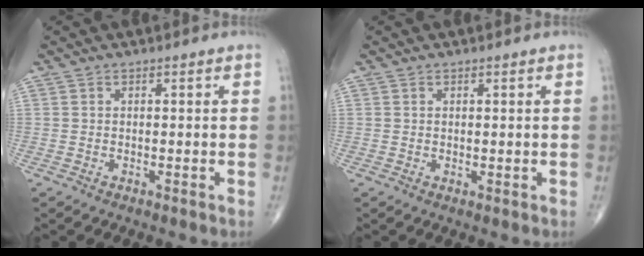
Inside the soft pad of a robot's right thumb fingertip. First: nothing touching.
{"total": 0.7, "force": [0.4, 0.3, 0.5], "torque": [-0.007, -0.006, 0.007]}